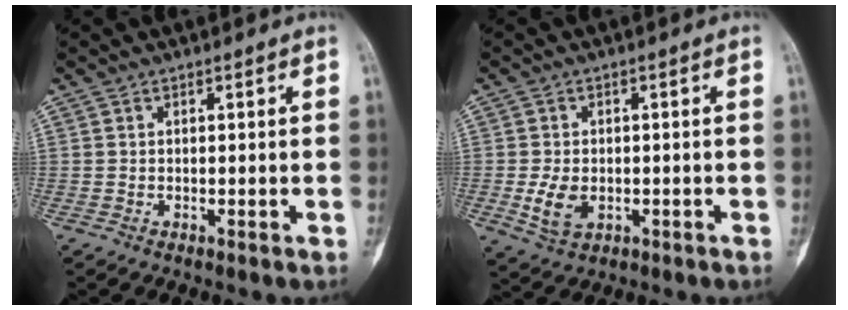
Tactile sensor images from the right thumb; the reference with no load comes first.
{"total": 5.5, "force": [-1.1, 3.7, 3.9], "torque": [-0.069, -0.003, -0.012]}